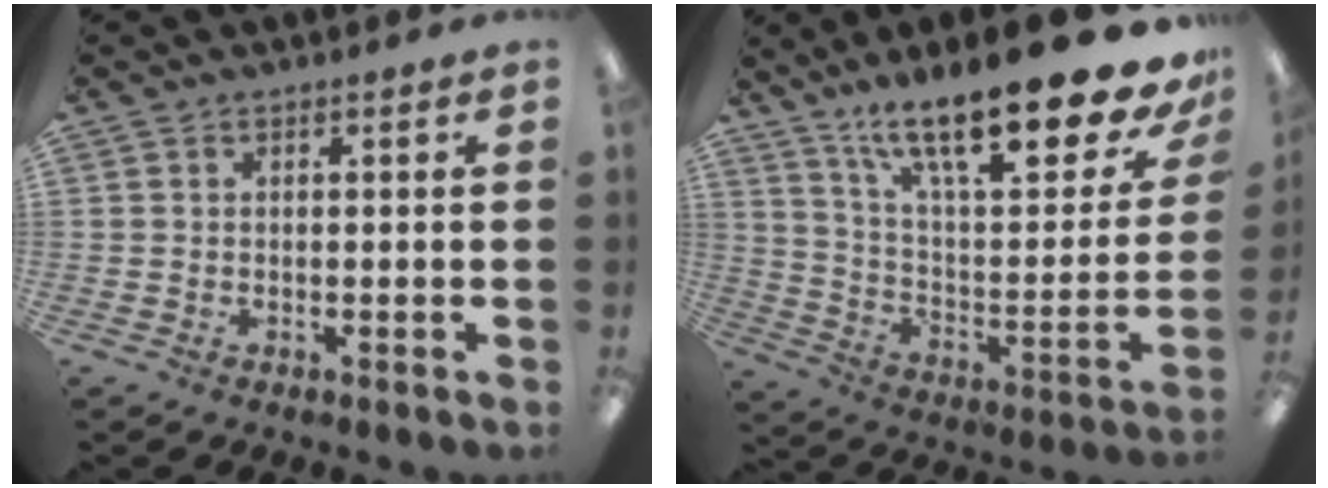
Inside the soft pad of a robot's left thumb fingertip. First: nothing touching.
{"total": 25.0, "force": [16.9, 6.2, 17.3], "torque": [-0.253, -0.116, 0.275]}